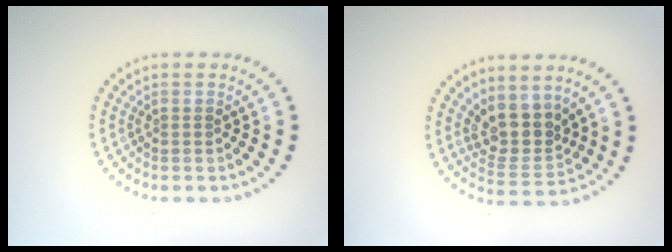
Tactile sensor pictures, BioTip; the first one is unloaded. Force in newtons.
{"total": 3.8, "press": 3.1, "slide": 2.2}